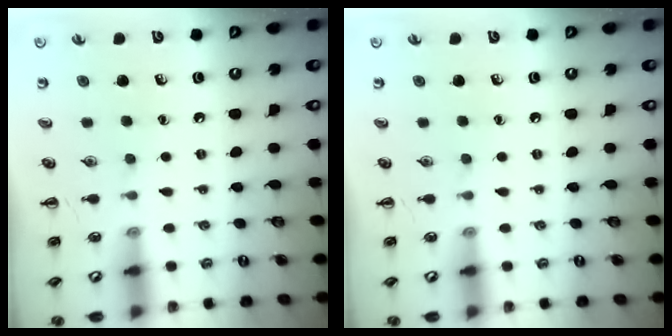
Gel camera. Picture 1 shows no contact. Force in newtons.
{"total": 0.0}